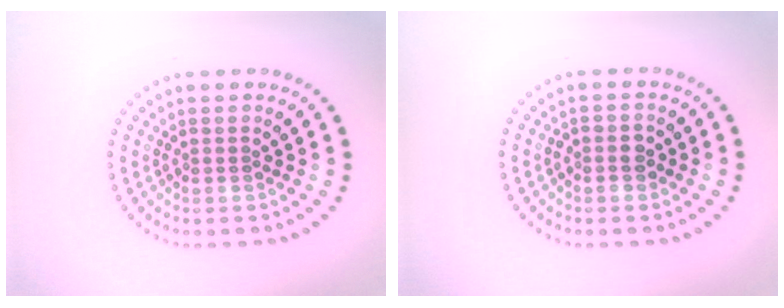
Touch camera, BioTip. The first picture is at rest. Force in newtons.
{"total": 1.5, "press": 1.4, "slide": 0.4}